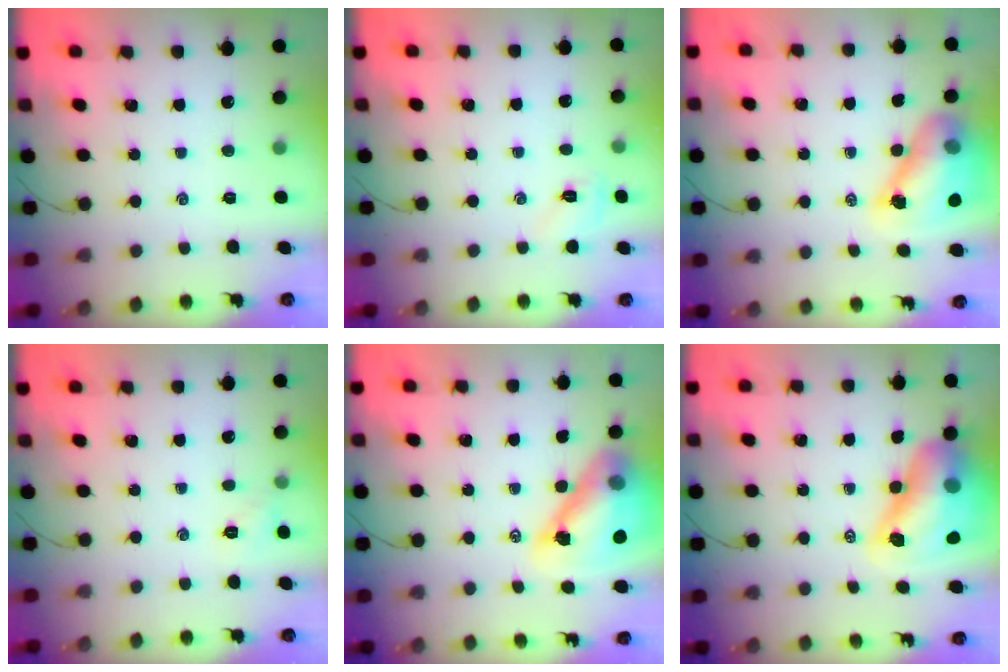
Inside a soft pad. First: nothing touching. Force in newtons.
{"total": 4.7, "press": 4.5, "slide": 1.4}
{"total": 13.5, "press": 12.9, "slide": 3.7}
{"total": 5.6, "press": 5.3, "slide": 1.6}
{"total": 16.3, "press": 15.7, "slide": 4.2}
{"total": 15.1, "press": 14.5, "slide": 4.1}